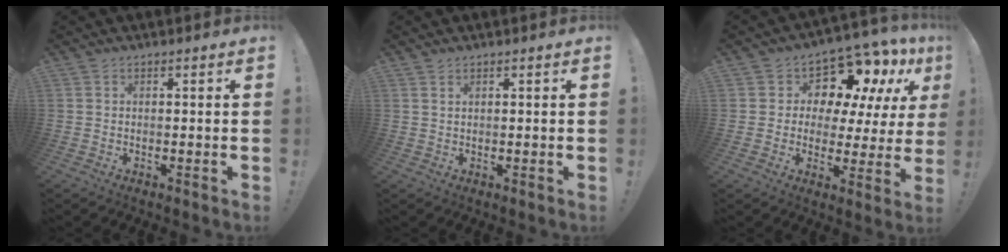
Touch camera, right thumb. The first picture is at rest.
{"total": 1.0, "force": [0.8, 0.2, 0.6], "torque": [-0.007, -0.003, 0.013]}
{"total": 11.5, "force": [7.4, 6.7, 5.7], "torque": [-0.091, -0.068, 0.131]}